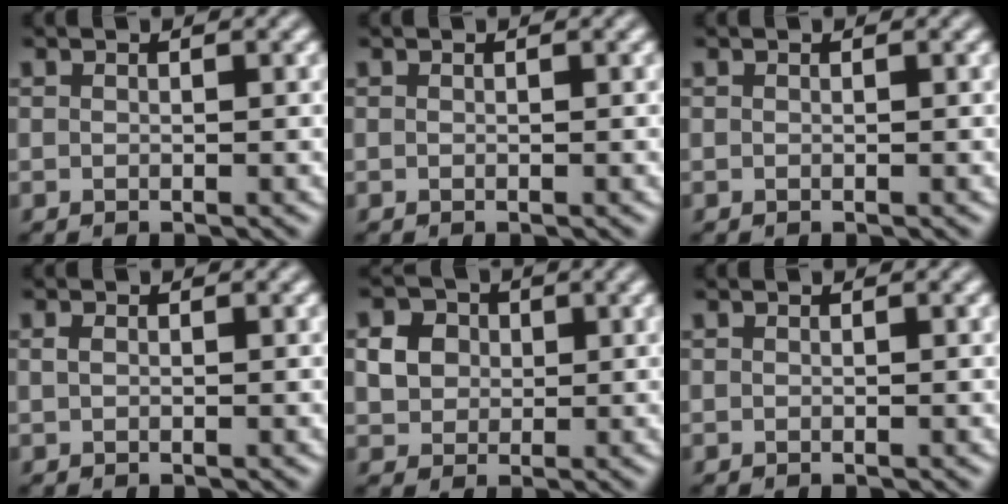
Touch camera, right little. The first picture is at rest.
{"total": 0.0}
{"total": 0.0}
{"total": 0.6, "force": [0.1, 0.4, 0.4], "torque": [-0.010, 0.000, 0.003]}
{"total": 2.9, "force": [0.5, 2.6, 1.2], "torque": [-0.017, 0.000, 0.015]}
{"total": 0.0}